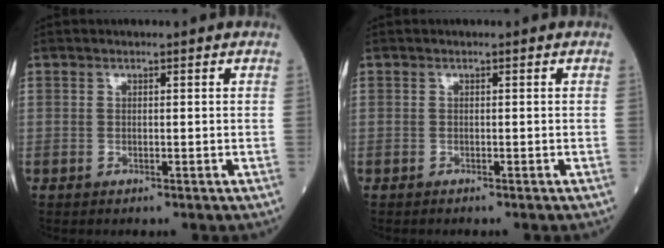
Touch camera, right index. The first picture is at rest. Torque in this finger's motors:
{"motor_torque": [0.17, -0.10, -0.20, -0.07]}